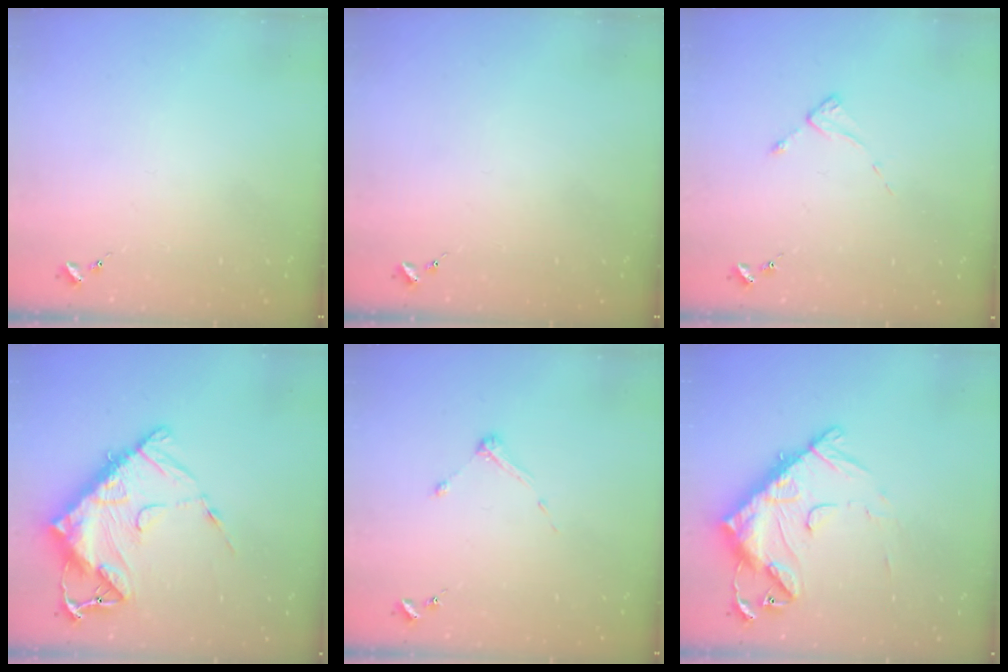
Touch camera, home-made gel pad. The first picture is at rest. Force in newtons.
{"total": 0.0}
{"total": 2.6, "press": 2.6, "slide": 0.2}
{"total": 18.7, "press": 18.6, "slide": 1.9}
{"total": 3.9, "press": 3.8, "slide": 0.4}
{"total": 16.1, "press": 16.0, "slide": 1.6}